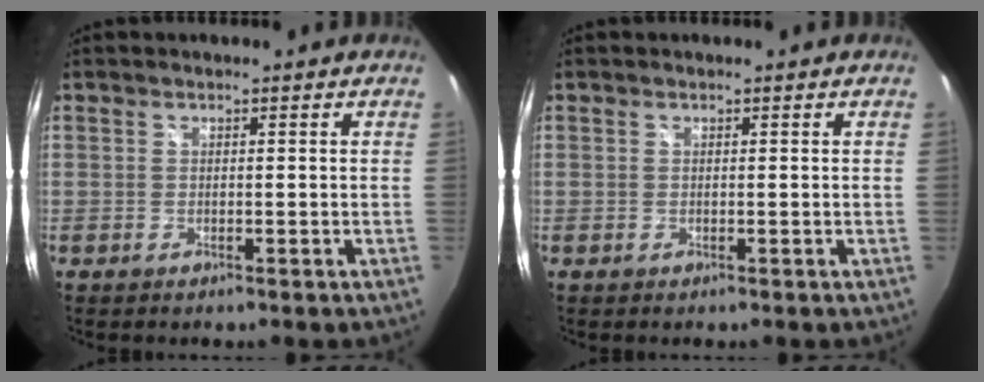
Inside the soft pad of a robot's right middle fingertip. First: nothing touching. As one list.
[{"total": 0.0}]